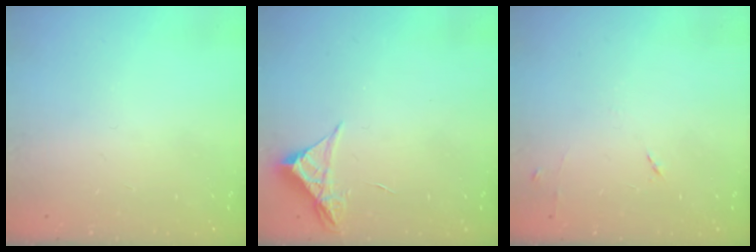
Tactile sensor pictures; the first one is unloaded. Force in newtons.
{"total": 4.2, "press": 4.2, "slide": 0.4}
{"total": 5.3, "press": 5.2, "slide": 0.8}